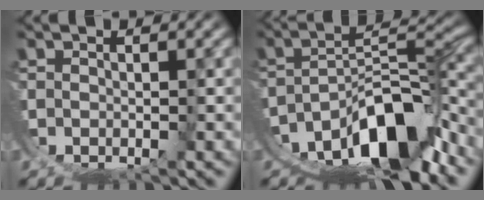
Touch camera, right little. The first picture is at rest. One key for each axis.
{"total": 11.2, "fx": -6.0, "fy": 5.3, "fz": 7.9, "tx": -0.118, "ty": -0.020, "tz": -0.086}